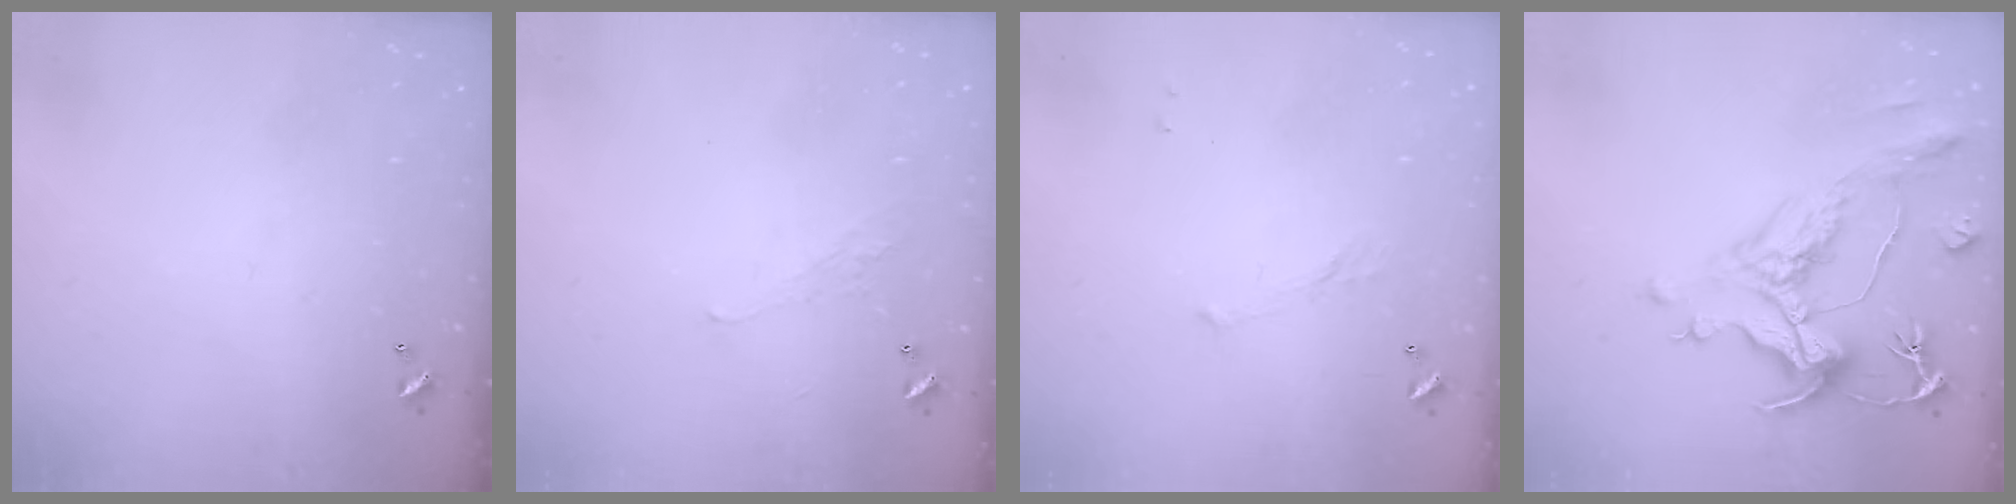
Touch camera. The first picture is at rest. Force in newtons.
{"total": 0.5, "press": 0.1, "slide": 0.5}
{"total": 5.2, "press": 5.2, "slide": 0.8}
{"total": 2.0, "press": 1.0, "slide": 1.7}